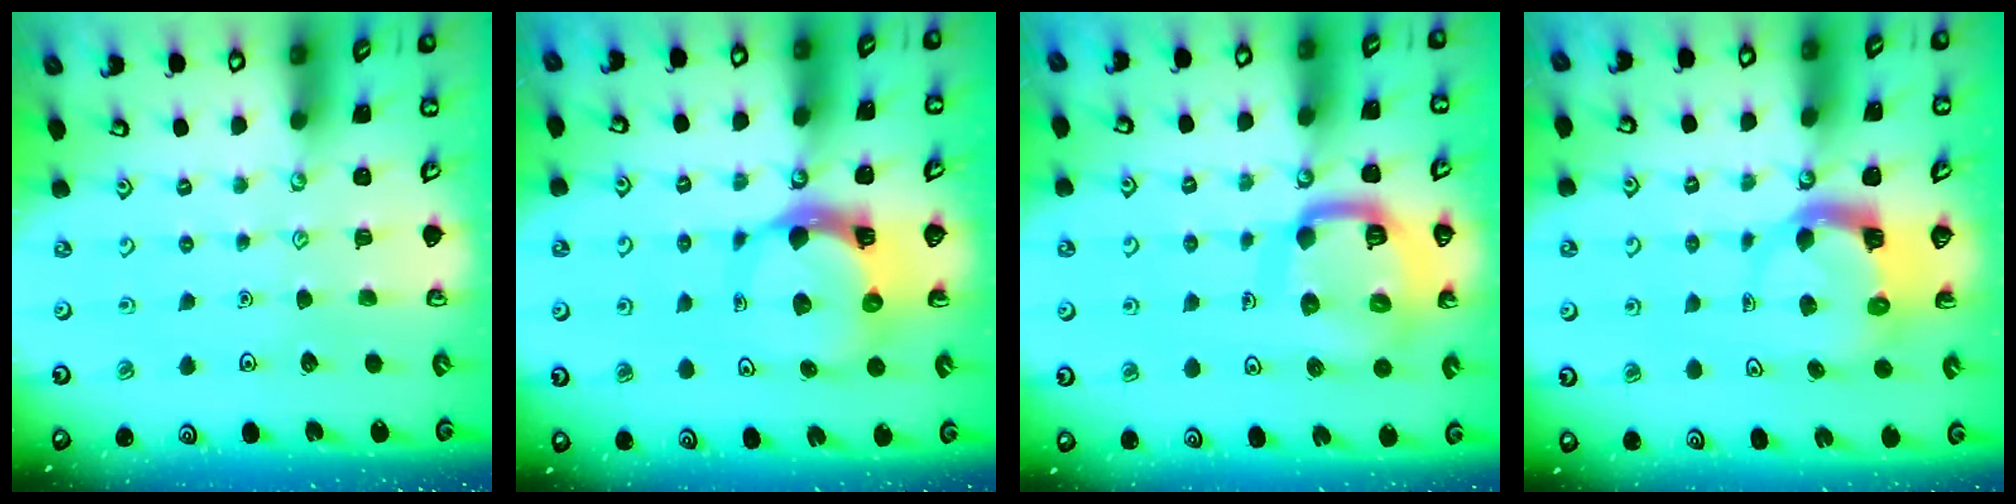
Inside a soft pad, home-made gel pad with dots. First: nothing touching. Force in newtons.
{"total": 8.2, "press": 8.1, "slide": 1.3}
{"total": 16.6, "press": 16.5, "slide": 1.6}
{"total": 4.1, "press": 4.1, "slide": 0.3}